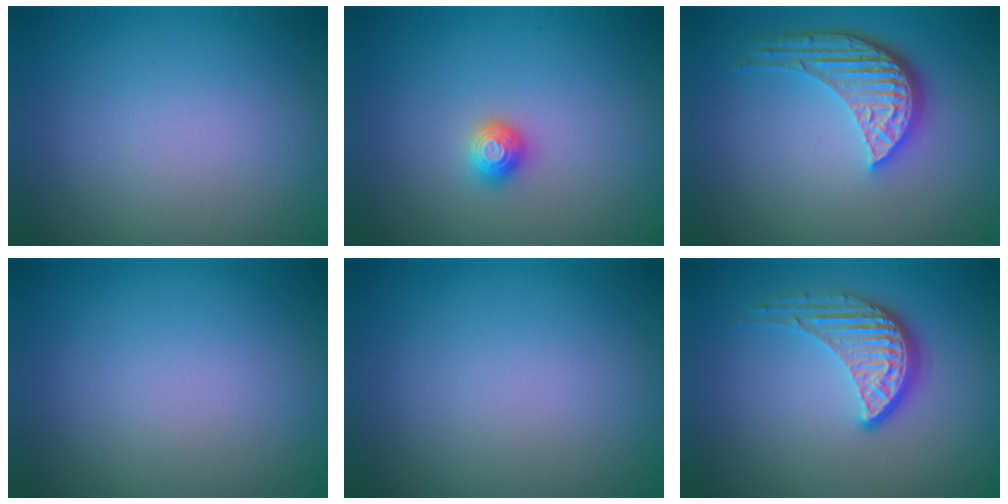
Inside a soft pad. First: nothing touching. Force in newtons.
{"total": 1.3, "press": 1.2, "slide": 0.4}
{"total": 5.1, "press": 3.8, "slide": 3.4}
{"total": 0.0}
{"total": 0.0}
{"total": 3.9, "press": 3.0, "slide": 2.5}